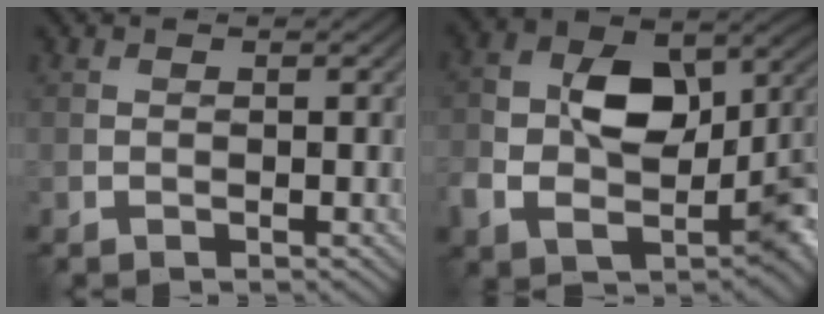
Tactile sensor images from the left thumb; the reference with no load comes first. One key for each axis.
{"total": 14.2, "fx": -1.7, "fy": 9.6, "fz": 10.4, "tx": -0.168, "ty": -0.013, "tz": -0.031}